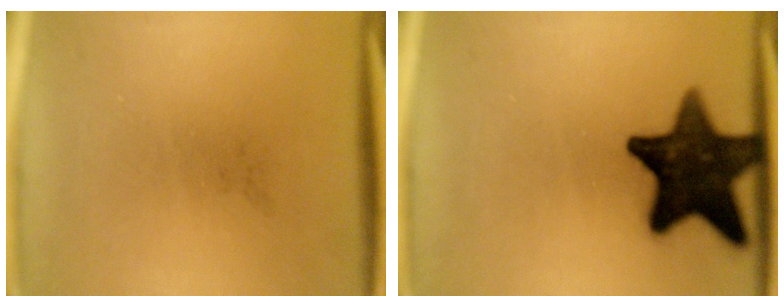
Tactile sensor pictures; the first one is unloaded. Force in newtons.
{"total": 16.2}